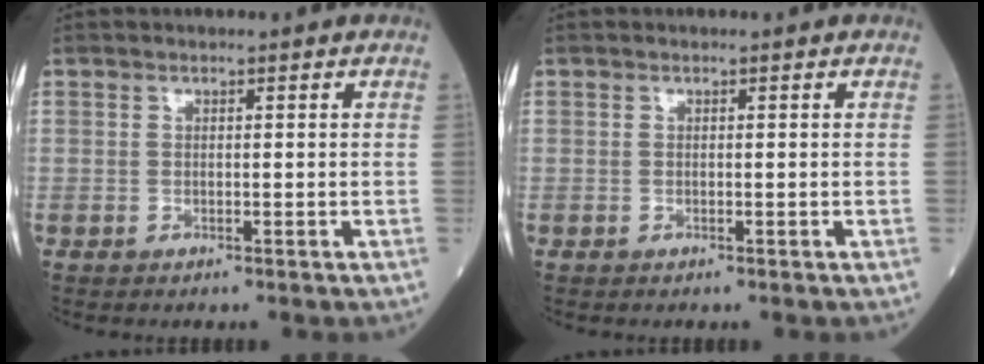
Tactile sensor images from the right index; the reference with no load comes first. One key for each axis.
{"total": 0.0}